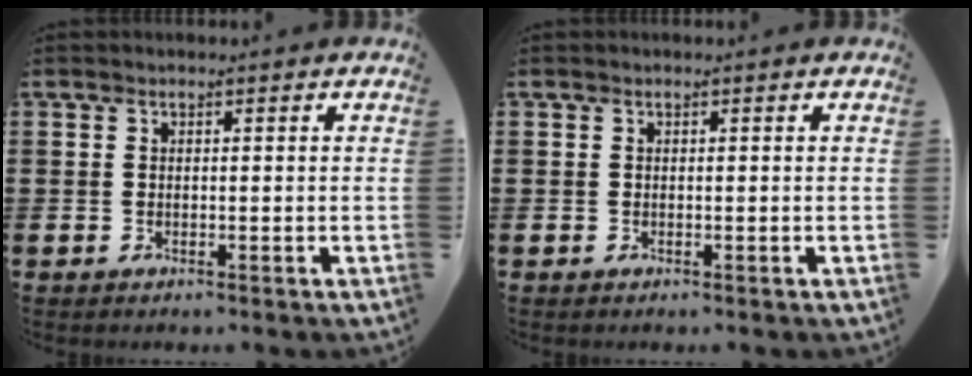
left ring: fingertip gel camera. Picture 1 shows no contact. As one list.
[{"total": 0.0}]